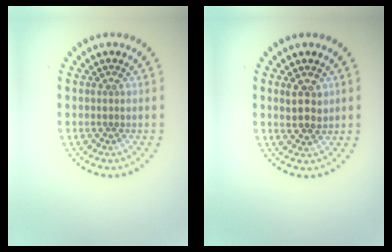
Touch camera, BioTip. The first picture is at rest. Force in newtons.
{"total": 2.2, "press": 2.0, "slide": 0.8}